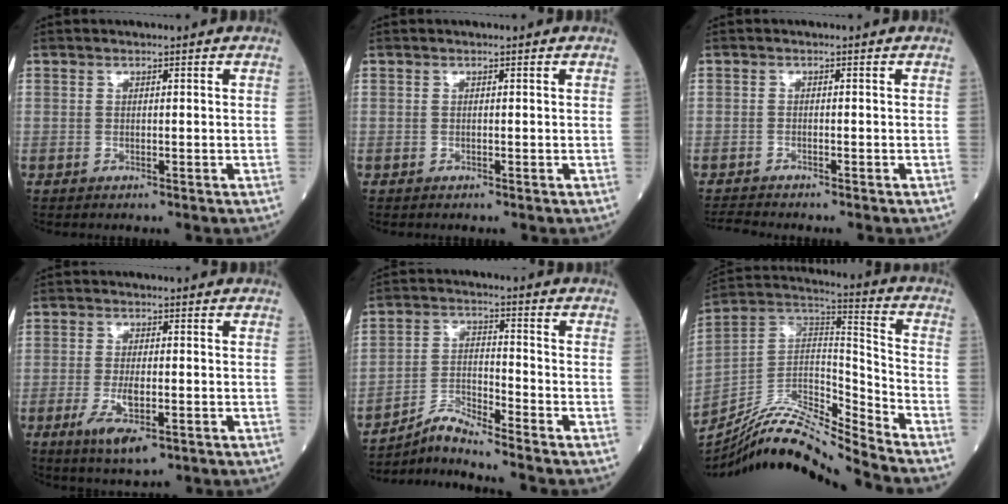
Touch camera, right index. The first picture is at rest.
{"total": 0.0}
{"total": 1.7, "force": [-1.7, 0.0, 0.0], "torque": [0.000, -0.009, -0.032]}
{"total": 5.8, "force": [-2.5, 1.5, 5.1], "torque": [-0.099, -0.012, -0.035]}
{"total": 5.9, "force": [-5.6, -1.5, 1.0], "torque": [-0.032, -0.010, -0.105]}
{"total": 16.1, "force": [-15.1, -0.5, 5.5], "torque": [-0.095, 0.046, -0.278]}